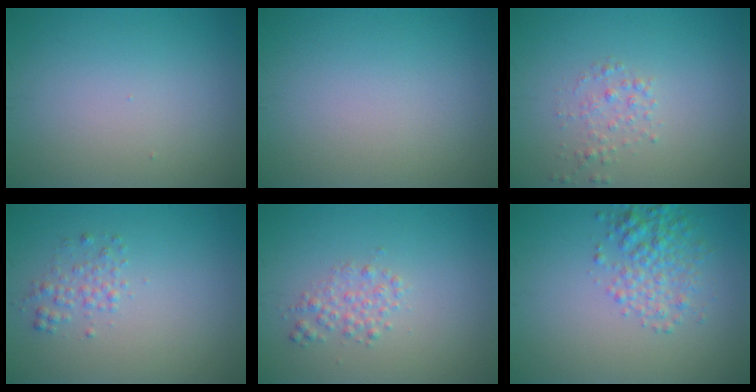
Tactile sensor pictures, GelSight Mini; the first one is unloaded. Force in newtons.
{"total": 0.0}
{"total": 1.4, "press": 1.4, "slide": 0.0}
{"total": 1.5, "press": 1.5, "slide": 0.1}
{"total": 1.7, "press": 1.7, "slide": 0.0}
{"total": 3.3, "press": 3.3, "slide": 0.1}